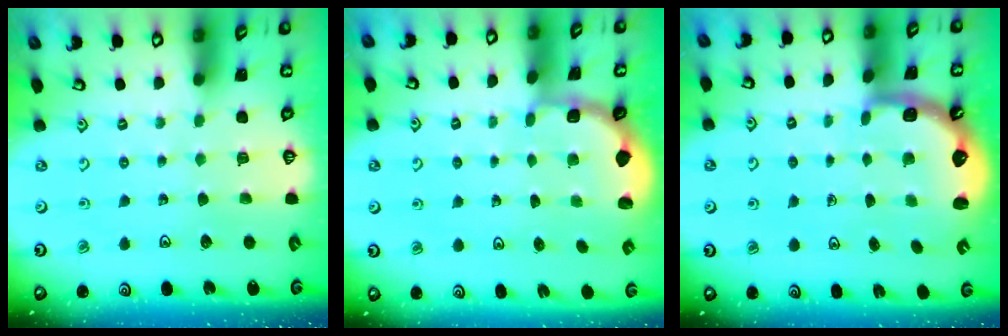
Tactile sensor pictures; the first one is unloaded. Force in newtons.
{"total": 1.7, "press": 1.5, "slide": 0.7}
{"total": 2.6, "press": 2.4, "slide": 1.1}